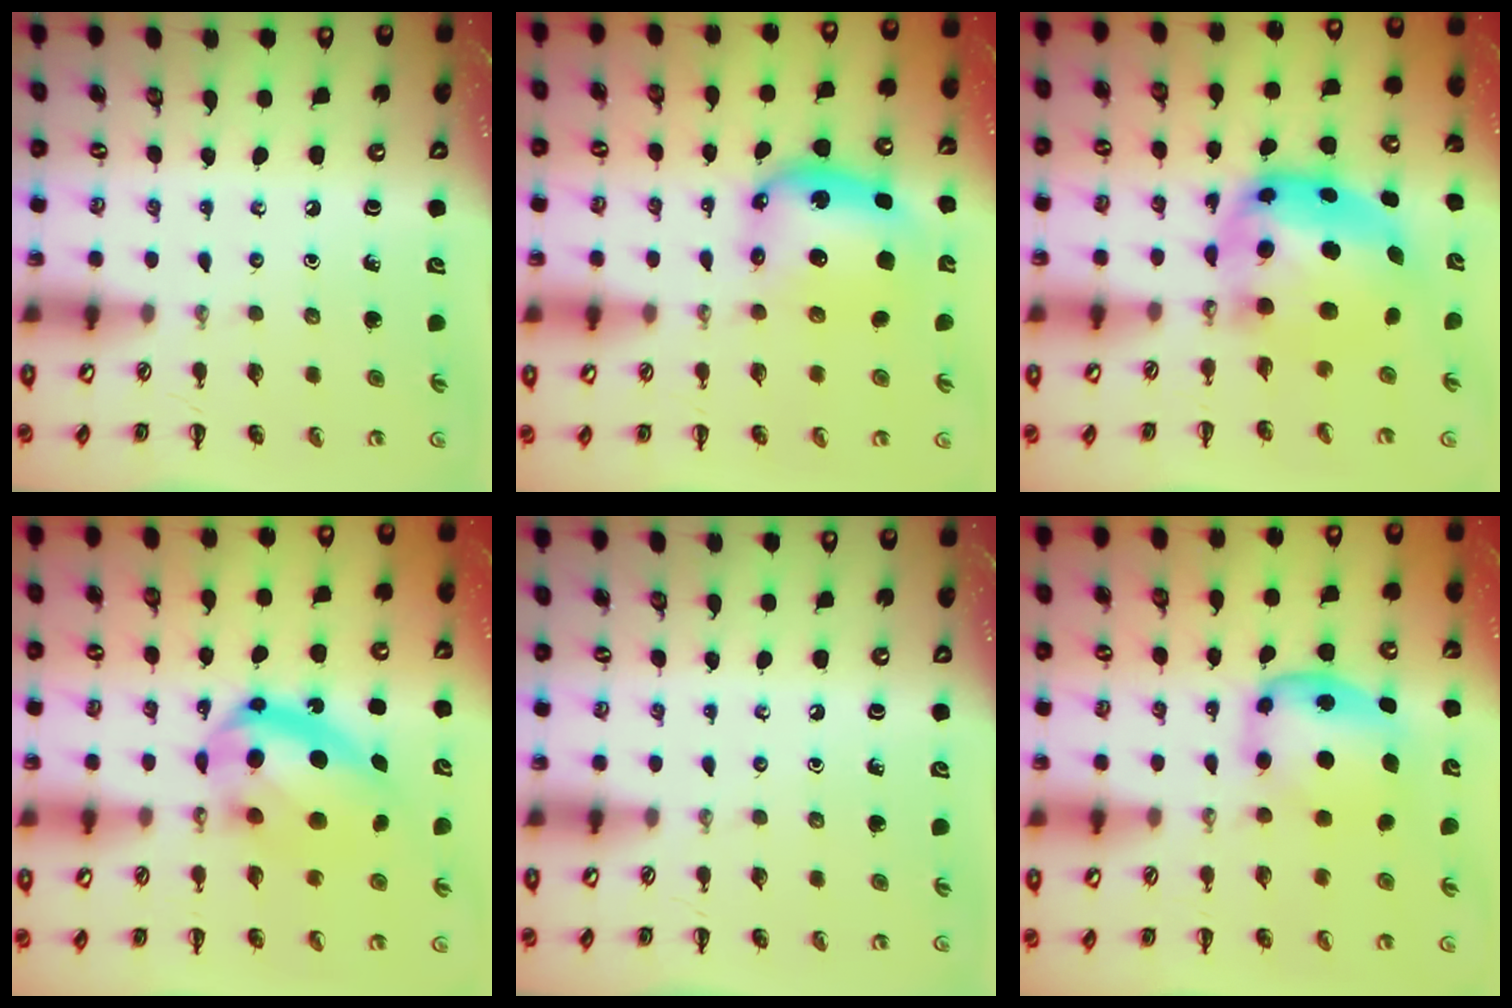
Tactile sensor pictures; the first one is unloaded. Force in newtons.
{"total": 6.4, "press": 6.3, "slide": 1.3}
{"total": 8.3, "press": 8.0, "slide": 1.9}
{"total": 16.6, "press": 16.2, "slide": 3.9}
{"total": 0.0}
{"total": 6.1, "press": 6.0, "slide": 0.8}